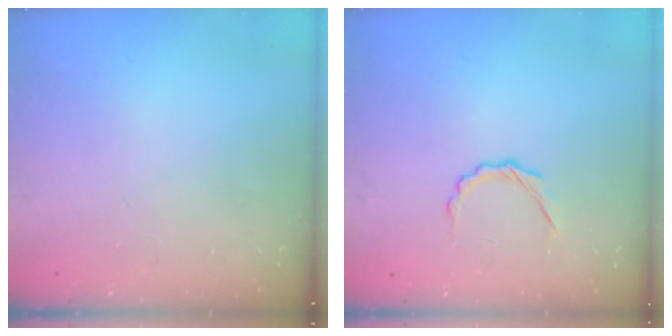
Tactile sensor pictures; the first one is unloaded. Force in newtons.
{"total": 3.5, "press": 3.3, "slide": 1.2}